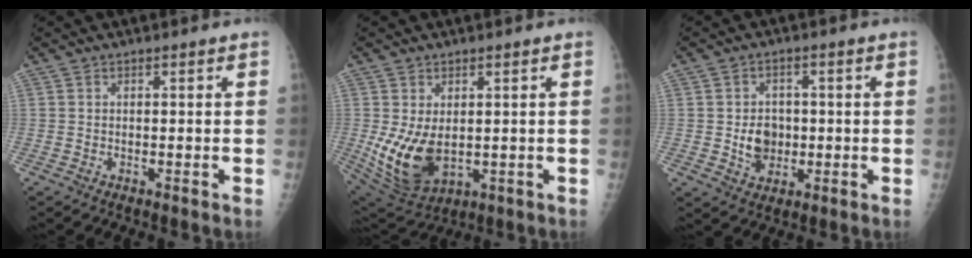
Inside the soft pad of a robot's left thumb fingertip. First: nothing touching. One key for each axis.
{"total": 11.1, "fx": -0.3, "fy": 7.0, "fz": 8.6, "tx": -0.156, "ty": -0.018, "tz": 0.020}
{"total": 6.1, "fx": -0.4, "fy": 5.0, "fz": 3.4, "tx": -0.029, "ty": 0.002, "tz": -0.003}